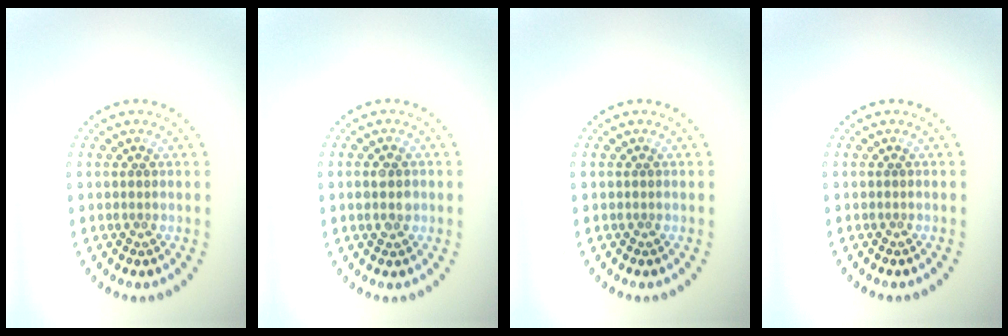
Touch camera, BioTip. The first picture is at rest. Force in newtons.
{"total": 2.4, "press": 2.4, "slide": 0.0}
{"total": 0.0}
{"total": 0.0}